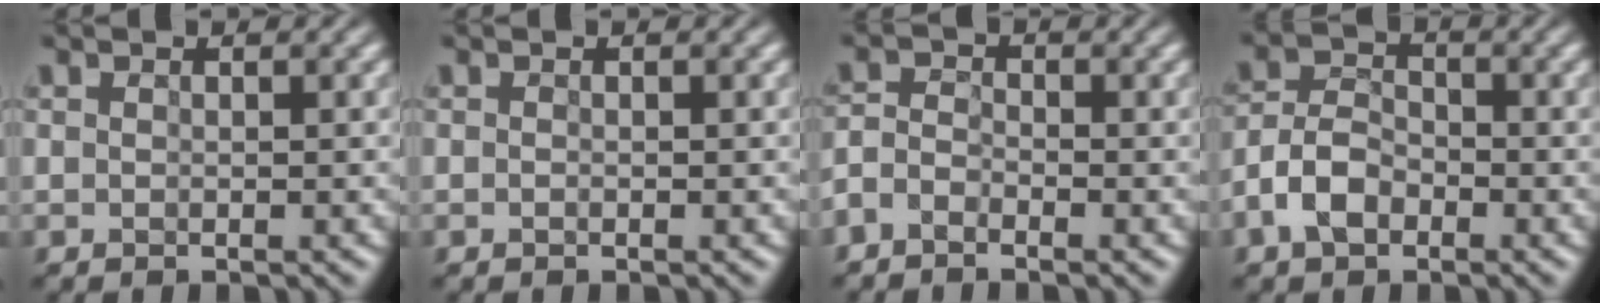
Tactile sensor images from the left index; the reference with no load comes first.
{"total": 0.0}
{"total": 2.1, "force": [-1.8, 0.8, 0.8], "torque": [-0.021, 0.006, -0.045]}
{"total": 3.9, "force": [-2.1, 2.3, 2.3], "torque": [-0.052, 0.008, -0.041]}